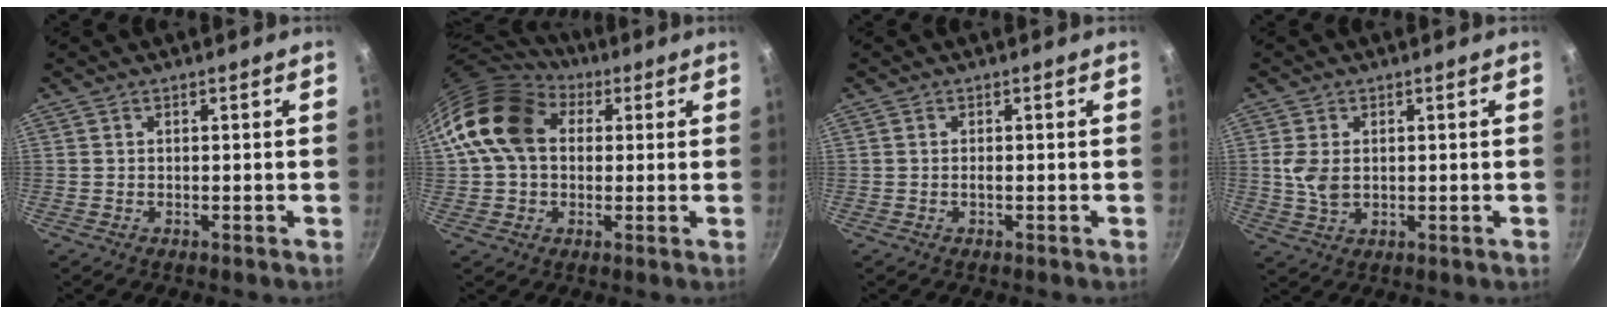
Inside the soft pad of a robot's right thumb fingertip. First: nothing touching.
{"total": 15.9, "force": [3.5, 11.9, 9.9], "torque": [-0.159, 0.024, 0.049]}
{"total": 0.6, "force": [-0.2, 0.2, 0.6], "torque": [-0.012, 0.001, -0.005]}
{"total": 5.1, "force": [0.6, 3.2, 3.8], "torque": [-0.080, -0.003, 0.014]}